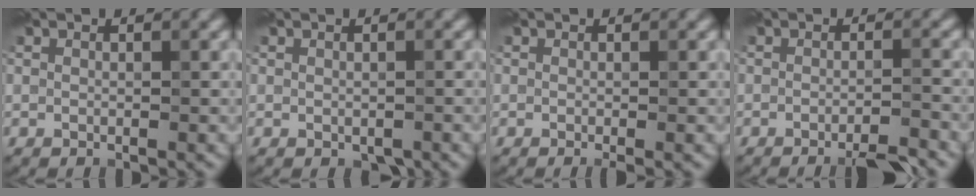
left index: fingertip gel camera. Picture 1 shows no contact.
{"total": 0.7, "force": [-0.2, 0.5, 0.3], "torque": [-0.006, -0.004, -0.001]}
{"total": 0.8, "force": [-0.3, 0.2, 0.8], "torque": [-0.010, -0.008, -0.005]}
{"total": 2.8, "force": [-2.0, 0.4, 1.9], "torque": [-0.022, -0.003, -0.039]}